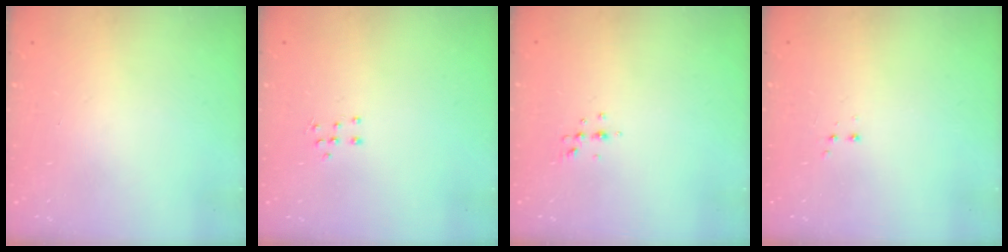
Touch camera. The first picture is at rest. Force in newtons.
{"total": 5.0, "press": 4.9, "slide": 0.5}
{"total": 3.8, "press": 3.6, "slide": 1.3}
{"total": 2.8, "press": 2.8, "slide": 0.6}